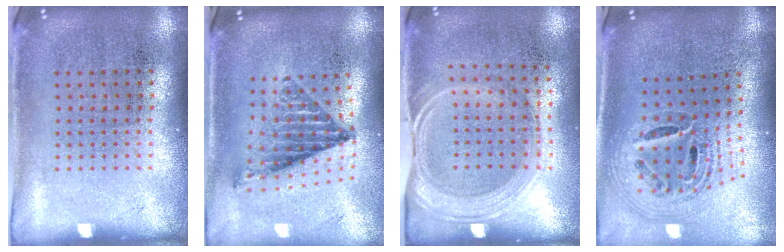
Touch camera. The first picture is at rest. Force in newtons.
{"total": 1.1, "press": 1.0, "slide": 0.5}
{"total": 1.6, "press": 1.4, "slide": 0.9}
{"total": 1.9, "press": 1.6, "slide": 1.1}